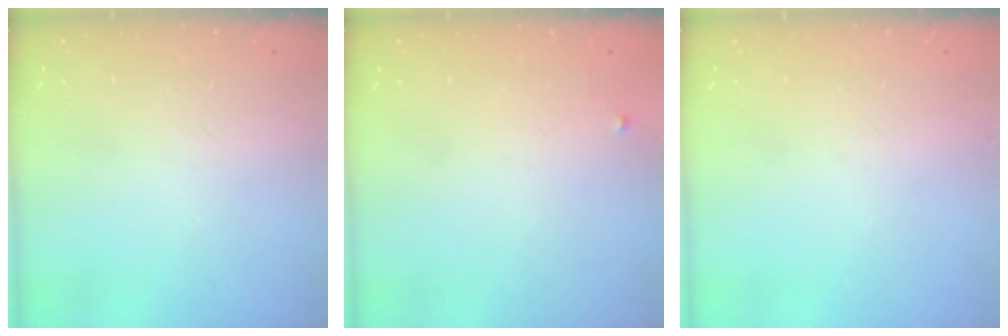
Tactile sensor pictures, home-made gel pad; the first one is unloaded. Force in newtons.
{"total": 2.4, "press": 2.3, "slide": 0.4}
{"total": 0.0}